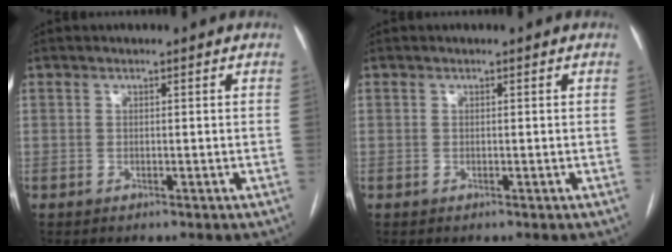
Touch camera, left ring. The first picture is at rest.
{"total": 0.0}